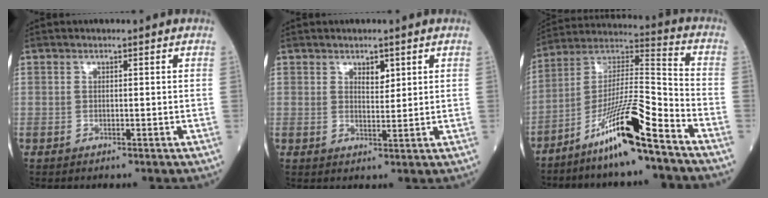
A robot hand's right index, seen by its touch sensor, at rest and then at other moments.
{"total": 2.4, "force": [1.4, 1.0, 1.7], "torque": [-0.025, -0.003, 0.025]}
{"total": 14.6, "force": [-9.6, 0.5, 10.9], "torque": [-0.210, -0.002, -0.175]}